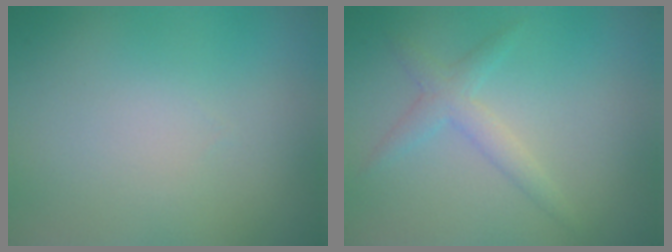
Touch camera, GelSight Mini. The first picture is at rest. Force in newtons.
{"total": 1.3, "press": 1.3, "slide": 0.1}